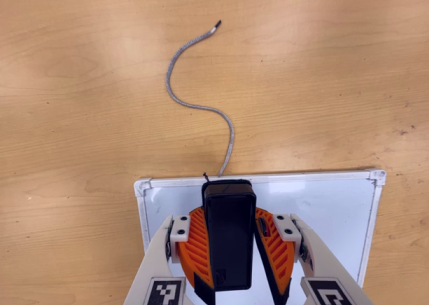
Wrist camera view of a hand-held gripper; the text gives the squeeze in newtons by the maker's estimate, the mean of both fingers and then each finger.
{"total": 8.2, "left": 8.7, "right": 7.8}